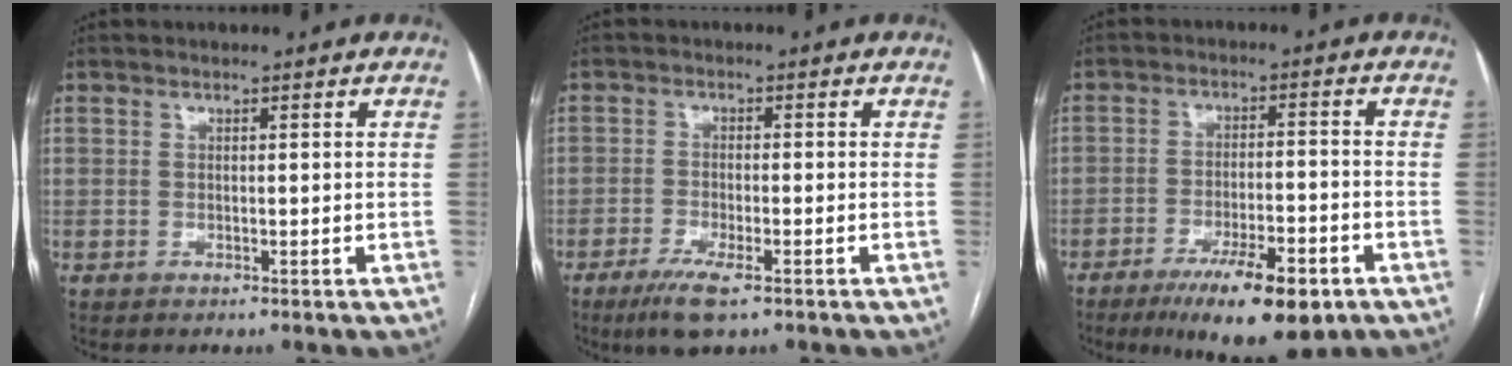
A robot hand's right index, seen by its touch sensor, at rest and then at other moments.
{"total": 5.6, "force": [-3.6, 1.0, 4.2], "torque": [-0.084, -0.012, -0.061]}
{"total": 12.2, "force": [-7.4, 2.8, 9.3], "torque": [-0.146, -0.014, -0.111]}